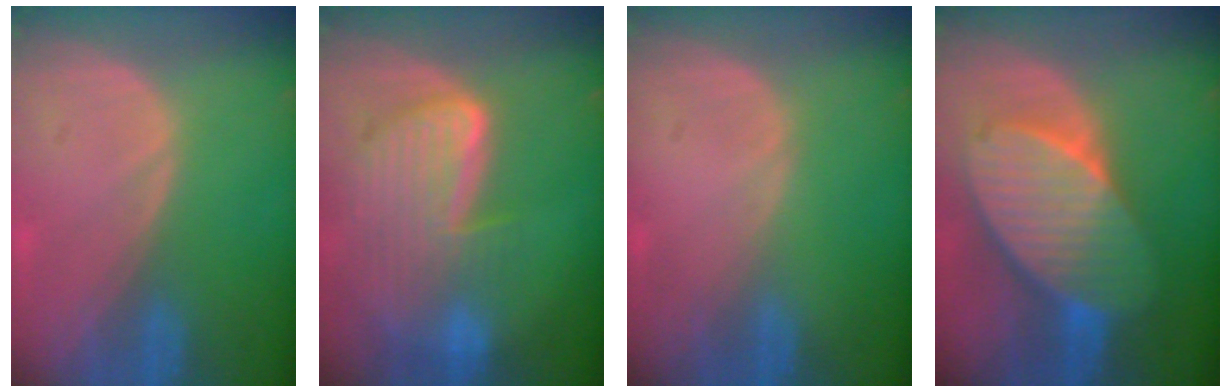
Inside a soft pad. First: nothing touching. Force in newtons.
{"total": 9.8, "press": 8.2, "slide": 5.3}
{"total": 0.0}
{"total": 10.7, "press": 10.7, "slide": 0.6}